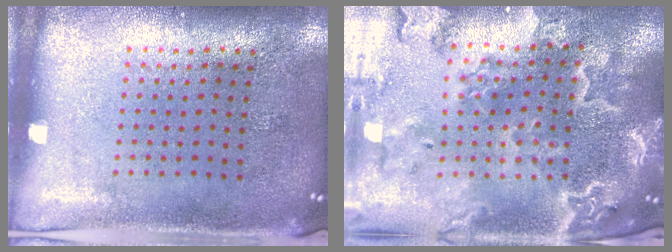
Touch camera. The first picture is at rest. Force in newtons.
{"total": 3.9, "press": 3.3, "slide": 2.0}